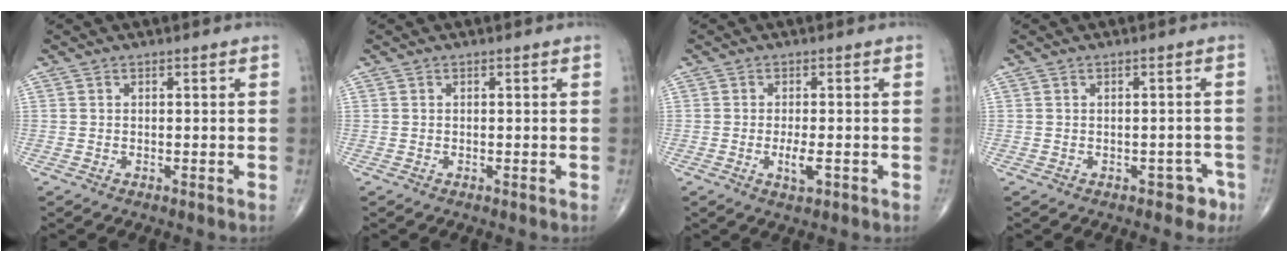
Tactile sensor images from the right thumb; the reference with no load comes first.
{"total": 0.0}
{"total": 3.4, "force": [-1.0, 1.2, 3.0], "torque": [-0.053, -0.003, -0.017]}
{"total": 3.1, "force": [-1.6, 2.3, 1.2], "torque": [0.006, 0.018, -0.017]}